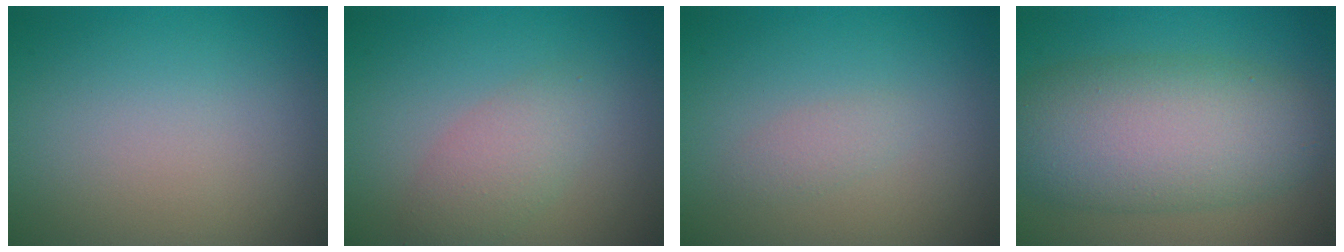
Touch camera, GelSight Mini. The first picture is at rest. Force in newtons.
{"total": 2.9, "press": 2.9, "slide": 0.2}
{"total": 1.1, "press": 1.1, "slide": 0.0}
{"total": 9.6, "press": 9.6, "slide": 0.1}